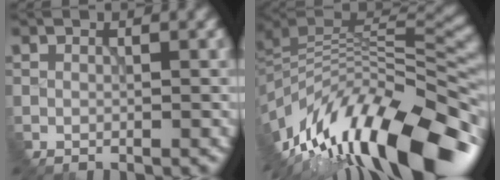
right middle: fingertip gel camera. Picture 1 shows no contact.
{"total": 14.0, "force": [-5.9, 6.0, 11.2], "torque": [-0.197, 0.014, -0.094]}